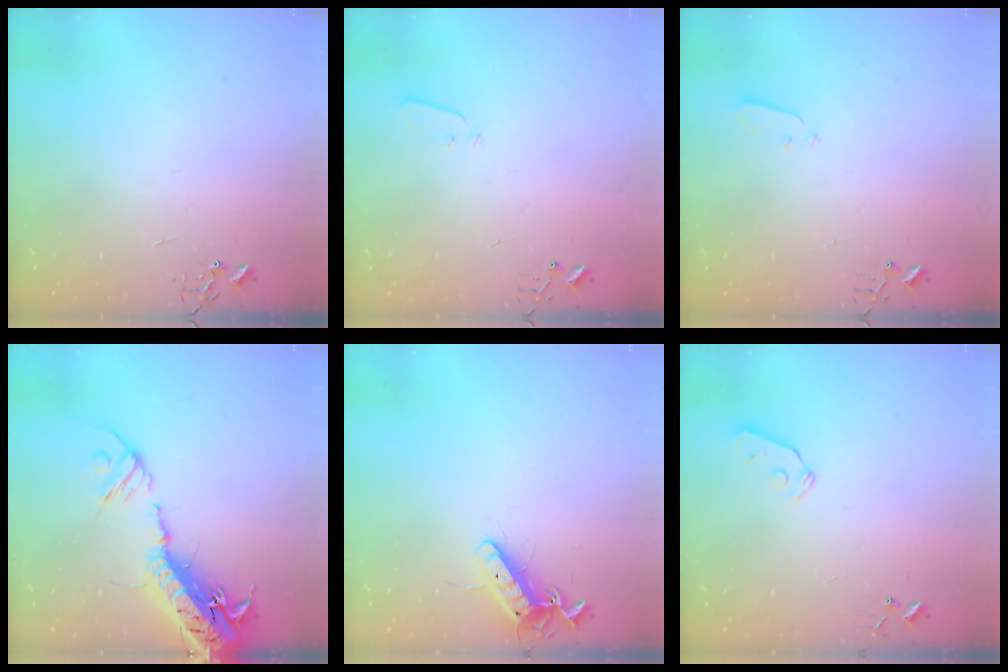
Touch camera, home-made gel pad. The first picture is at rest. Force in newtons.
{"total": 3.0, "press": 2.9, "slide": 0.7}
{"total": 3.0, "press": 3.0, "slide": 0.3}
{"total": 23.7, "press": 23.1, "slide": 5.3}
{"total": 12.4, "press": 12.4, "slide": 0.9}
{"total": 5.9, "press": 5.8, "slide": 0.7}